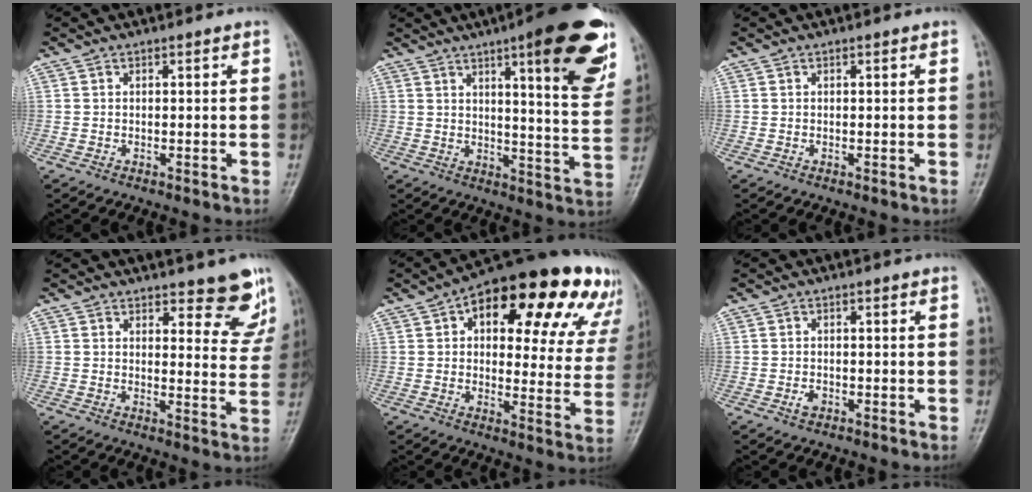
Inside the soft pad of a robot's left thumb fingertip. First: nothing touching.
{"total": 19.9, "force": [10.3, 4.2, 16.5], "torque": [-0.180, -0.043, 0.135]}
{"total": 0.0}
{"total": 8.4, "force": [6.5, 3.1, 4.3], "torque": [-0.010, -0.046, 0.073]}
{"total": 25.8, "force": [13.2, 11.5, 18.9], "torque": [-0.213, 0.007, 0.167]}
{"total": 1.3, "force": [-0.5, 0.9, 0.8], "torque": [-0.013, 0.000, -0.010]}